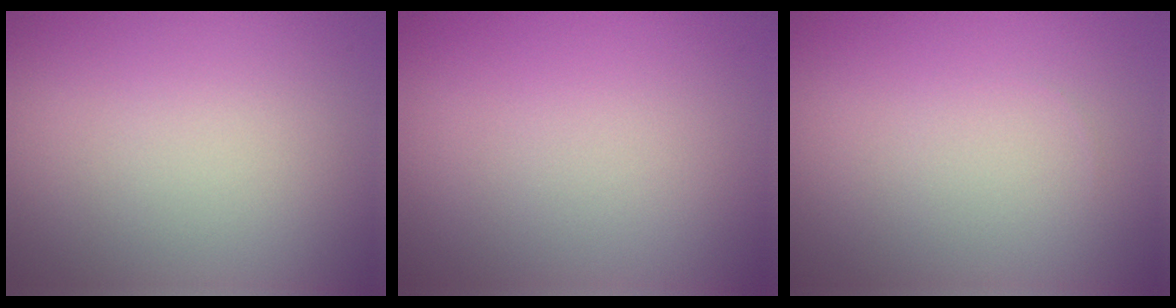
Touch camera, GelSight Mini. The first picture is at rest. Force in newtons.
{"total": 0.0}
{"total": 0.0}